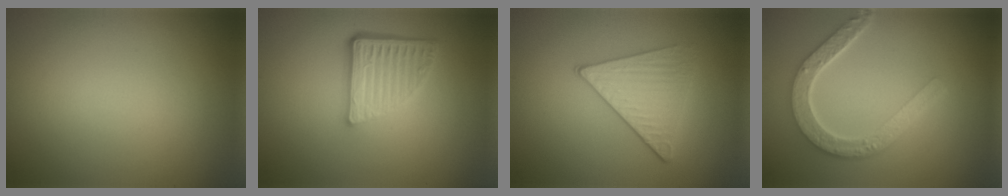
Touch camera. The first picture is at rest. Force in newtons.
{"total": 4.9, "press": 3.5, "slide": 3.4}
{"total": 3.4, "press": 3.3, "slide": 0.6}
{"total": 5.0, "press": 4.0, "slide": 3.1}